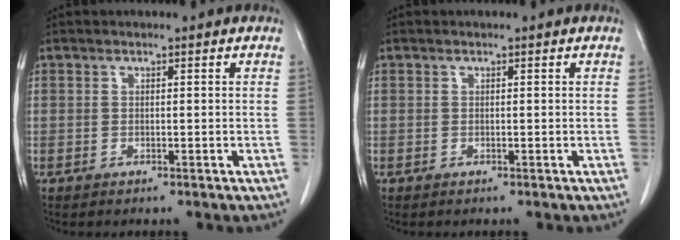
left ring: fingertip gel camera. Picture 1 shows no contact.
{"total": 0.0}